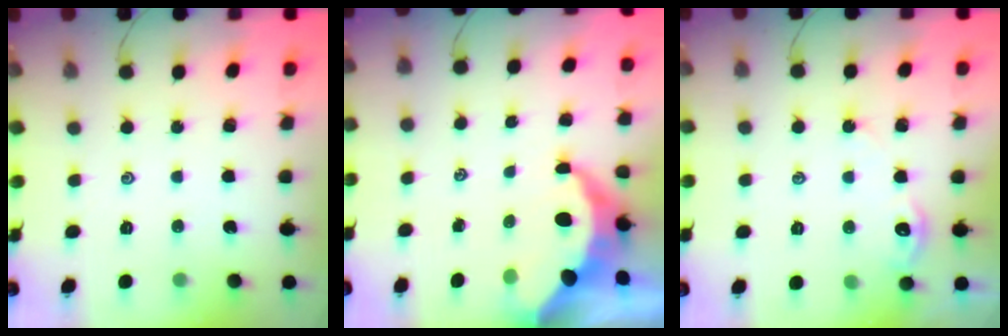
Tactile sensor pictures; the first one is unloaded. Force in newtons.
{"total": 7.2, "press": 7.2, "slide": 0.9}
{"total": 5.7, "press": 5.7, "slide": 0.7}